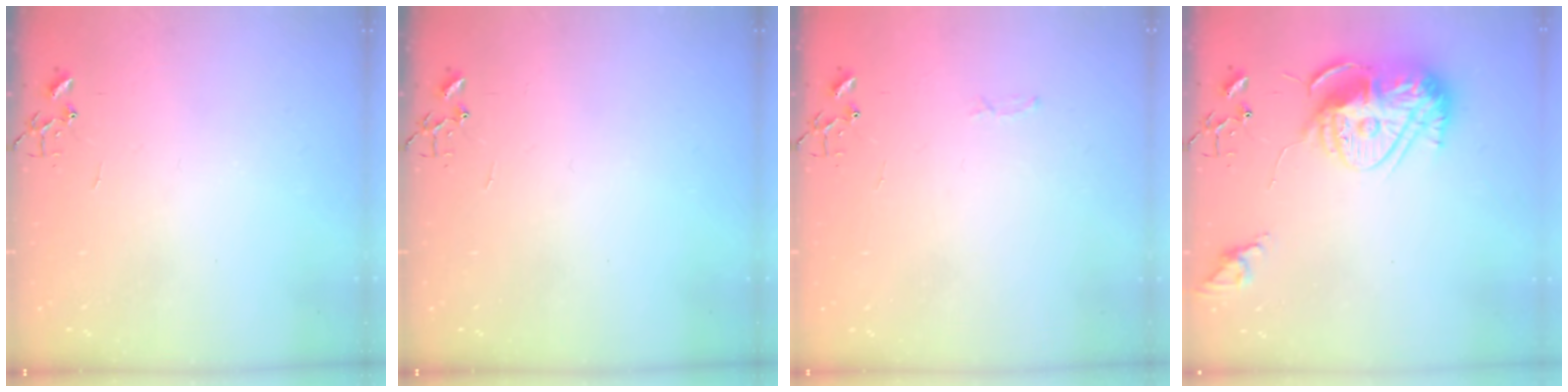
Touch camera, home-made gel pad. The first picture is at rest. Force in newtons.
{"total": 0.0}
{"total": 2.8, "press": 2.8, "slide": 0.4}
{"total": 15.2, "press": 15.2, "slide": 1.4}